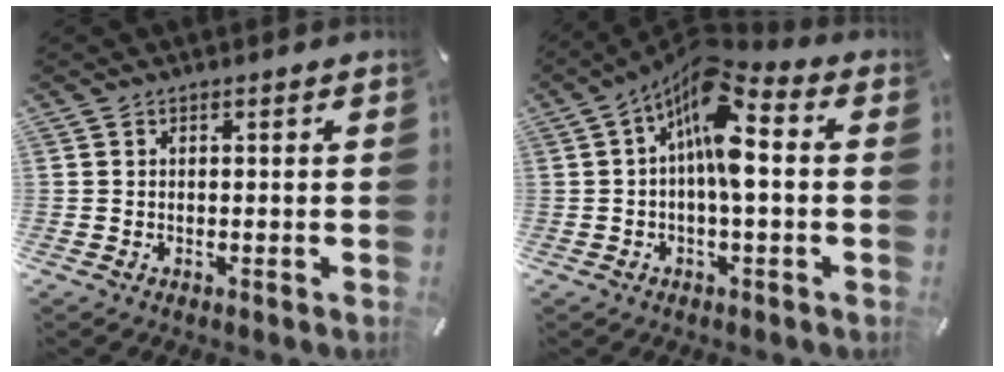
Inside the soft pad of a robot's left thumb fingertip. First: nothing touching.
{"total": 12.4, "force": [1.8, 5.3, 11.1], "torque": [-0.203, -0.022, 0.030]}